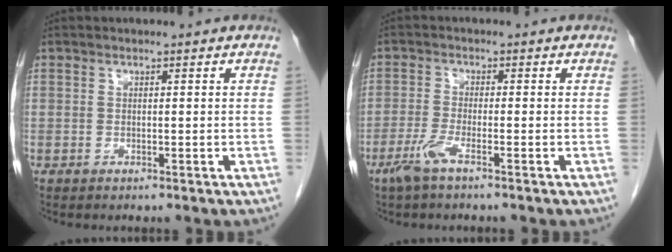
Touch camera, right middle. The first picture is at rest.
{"total": 3.6, "force": [-2.3, 0.1, 2.7], "torque": [-0.064, -0.008, -0.053]}